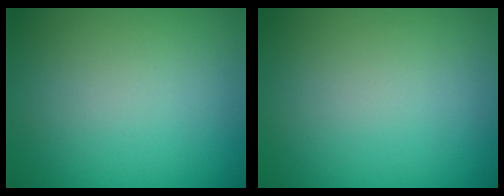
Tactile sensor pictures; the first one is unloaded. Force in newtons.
{"total": 0.0}